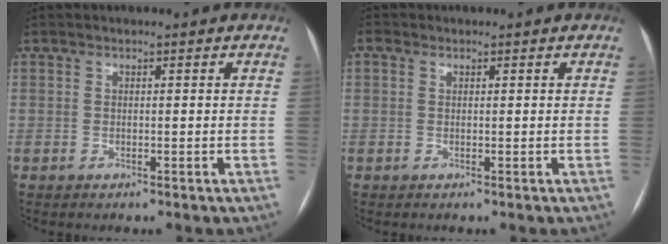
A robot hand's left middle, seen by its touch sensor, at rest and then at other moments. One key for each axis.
{"total": 0.5, "fx": 0.2, "fy": 0.4, "fz": 0.3, "tx": -0.008, "ty": 0.003, "tz": 0.003}